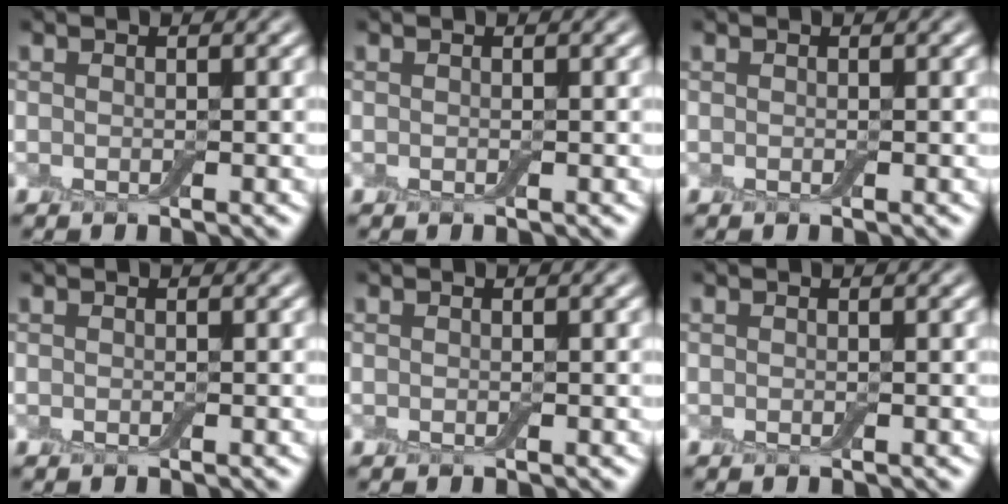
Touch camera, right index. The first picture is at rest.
{"total": 0.0}
{"total": 0.0}
{"total": 0.0}
{"total": 0.0}
{"total": 0.0}